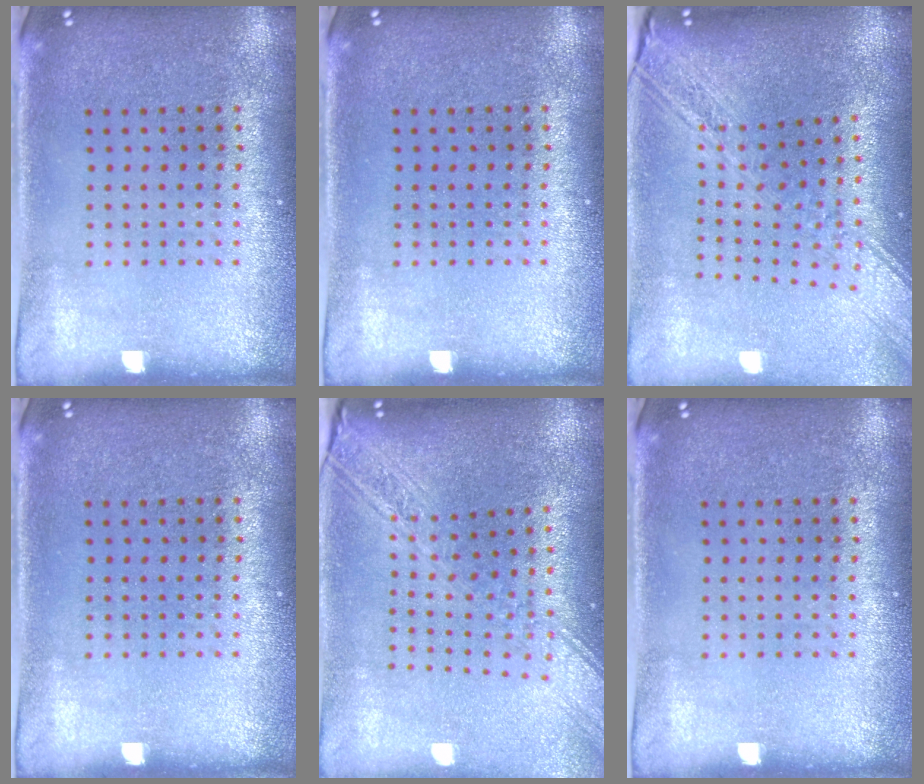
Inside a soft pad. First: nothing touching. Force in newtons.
{"total": 0.0}
{"total": 2.9, "press": 2.2, "slide": 1.9}
{"total": 0.0}
{"total": 2.7, "press": 2.1, "slide": 1.6}
{"total": 0.0}